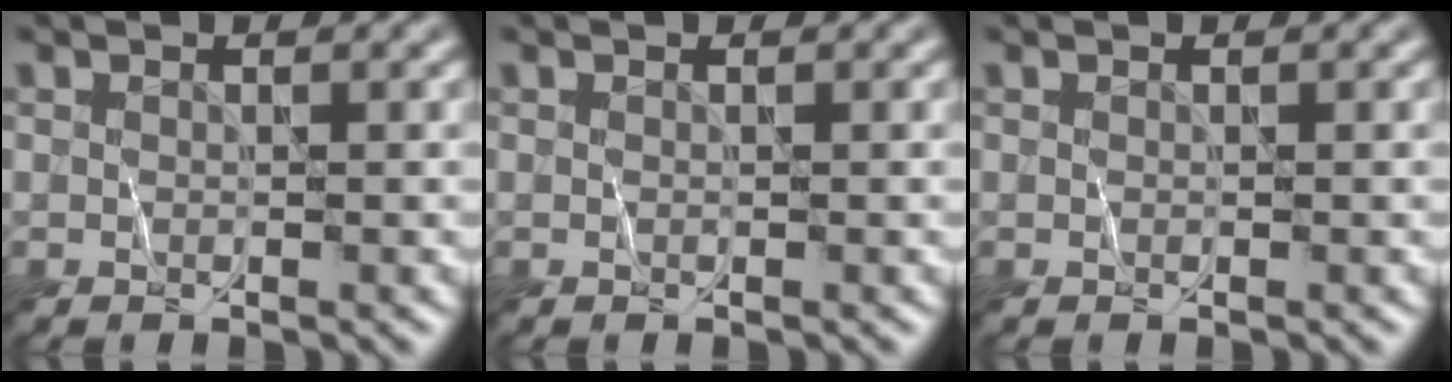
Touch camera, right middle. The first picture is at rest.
{"total": 0.0}
{"total": 0.0}